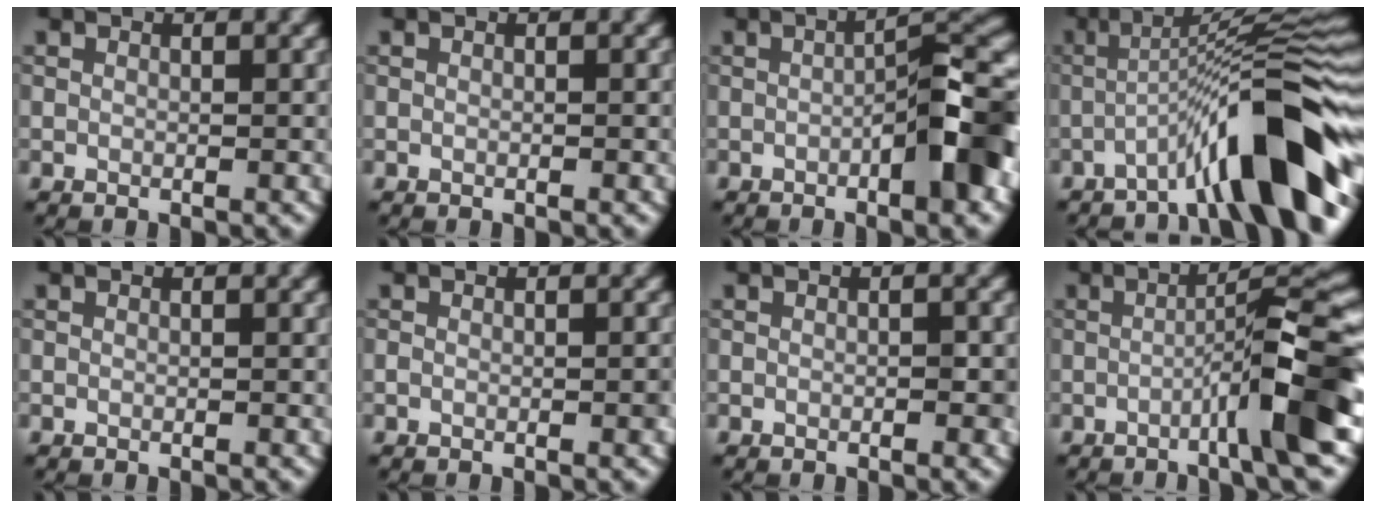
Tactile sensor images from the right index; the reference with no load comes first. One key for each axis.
{"total": 0.0}
{"total": 8.1, "fx": -1.9, "fy": 1.8, "fz": 7.6, "tx": -0.103, "ty": 0.017, "tz": -0.035}
{"total": 10.2, "fx": -5.1, "fy": 1.3, "fz": 8.7, "tx": -0.115, "ty": 0.028, "tz": -0.092}
{"total": 0.0}
{"total": 0.8, "fx": -0.3, "fy": 0.2, "fz": 0.8, "tx": -0.013, "ty": 0.002, "tz": -0.005}
{"total": 1.1, "fx": -0.3, "fy": 0.2, "fz": 1.0, "tx": -0.016, "ty": 0.003, "tz": -0.003}
{"total": 7.4, "fx": -2.4, "fy": 0.5, "fz": 7.0, "tx": -0.097, "ty": 0.022, "tz": -0.054}